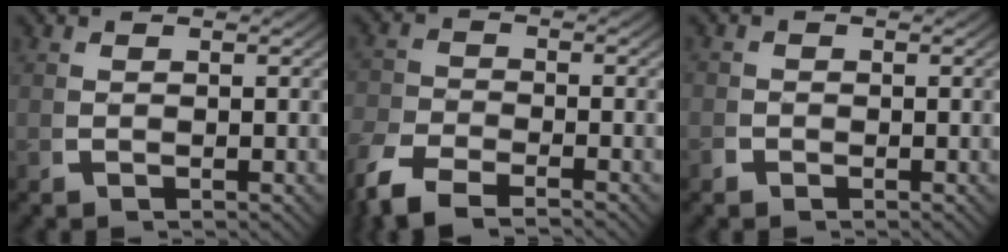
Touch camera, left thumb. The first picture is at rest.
{"total": 4.5, "force": [-3.5, 2.1, 2.0], "torque": [-0.047, -0.013, -0.058]}
{"total": 1.0, "force": [-0.5, 0.9, 0.0], "torque": [0.007, 0.001, -0.015]}